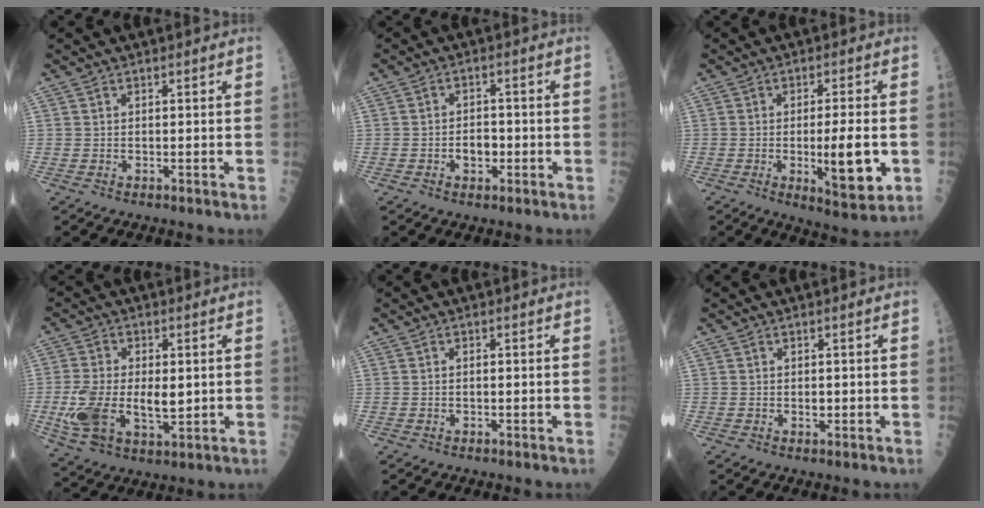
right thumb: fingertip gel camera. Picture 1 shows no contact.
{"total": 3.7, "force": [-1.1, 2.4, 2.5], "torque": [-0.022, 0.009, -0.017]}
{"total": 10.2, "force": [-1.7, 2.7, 9.7], "torque": [-0.139, -0.011, -0.018]}
{"total": 13.9, "force": [-1.0, 7.8, 11.5], "torque": [-0.228, -0.011, -0.008]}
{"total": 0.7, "force": [0.0, 0.2, 0.7], "torque": [-0.013, 0.003, 0.001]}
{"total": 1.2, "force": [-0.1, 0.8, 0.9], "torque": [-0.007, 0.000, 0.000]}